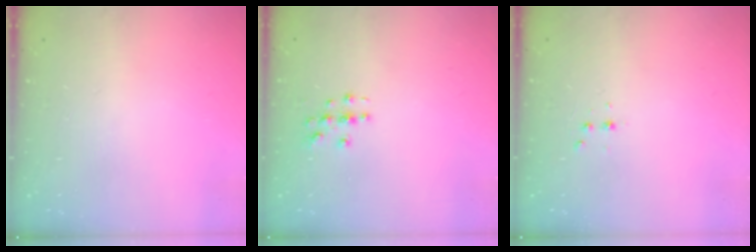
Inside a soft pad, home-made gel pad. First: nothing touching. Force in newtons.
{"total": 3.0, "press": 3.0, "slide": 0.1}
{"total": 2.9, "press": 2.7, "slide": 1.0}